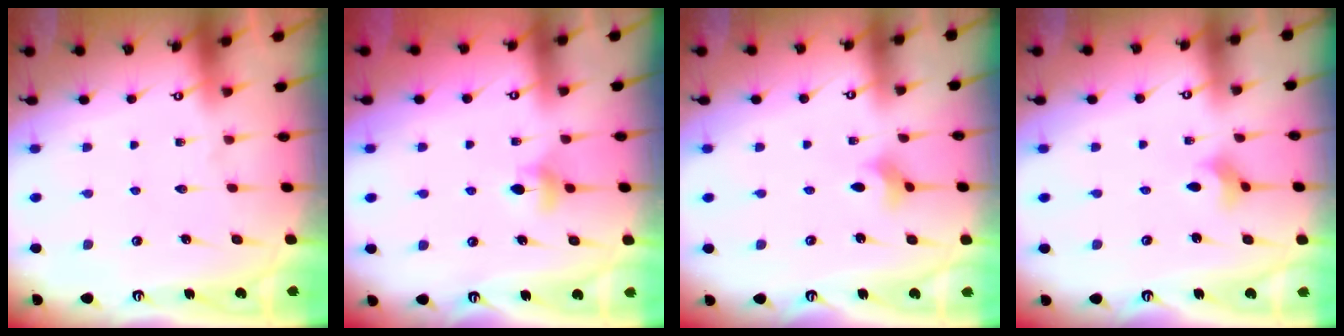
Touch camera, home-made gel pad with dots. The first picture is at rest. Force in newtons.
{"total": 4.8, "press": 4.8, "slide": 0.7}
{"total": 2.9, "press": 2.8, "slide": 0.6}
{"total": 2.2, "press": 2.2, "slide": 0.2}